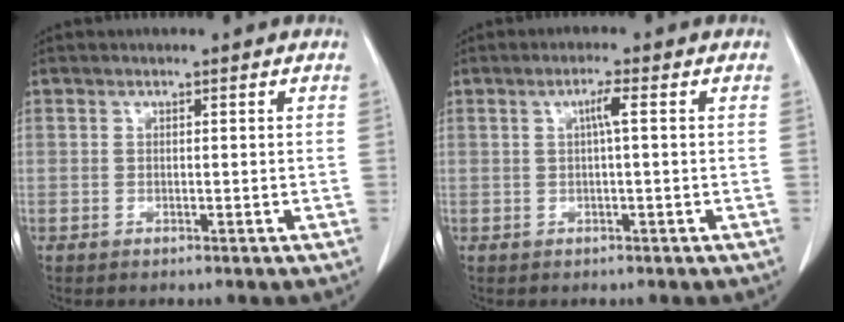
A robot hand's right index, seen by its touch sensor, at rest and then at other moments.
{"total": 2.4, "force": [0.4, -0.2, 2.4], "torque": [-0.045, 0.002, 0.007]}